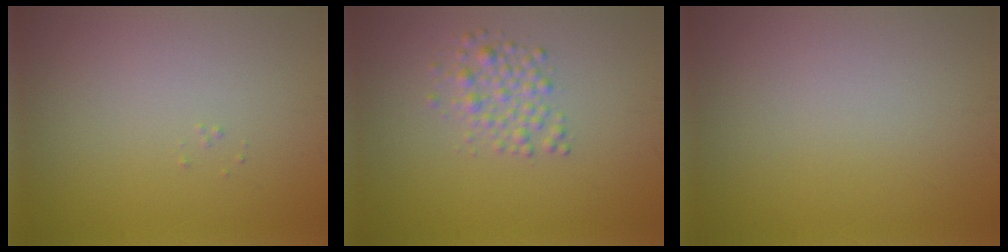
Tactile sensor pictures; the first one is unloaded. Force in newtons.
{"total": 2.3, "press": 2.3, "slide": 0.0}
{"total": 0.0}